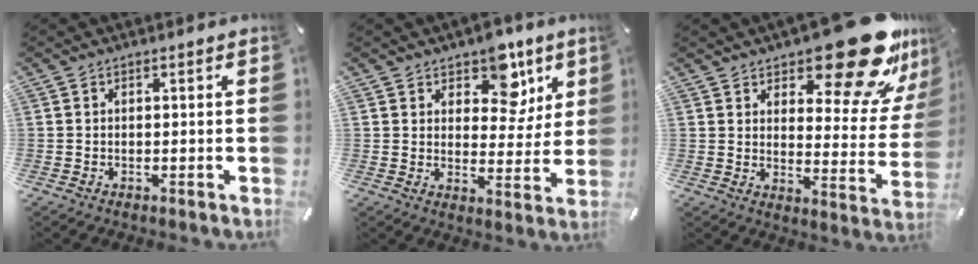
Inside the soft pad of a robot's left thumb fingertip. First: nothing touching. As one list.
[{"total": 10.7, "force": [6.5, 7.0, 4.9], "torque": [-0.051, -0.053, 0.110]}, {"total": 21.7, "force": [16.1, 7.6, 12.4], "torque": [-0.145, -0.127, 0.264]}]